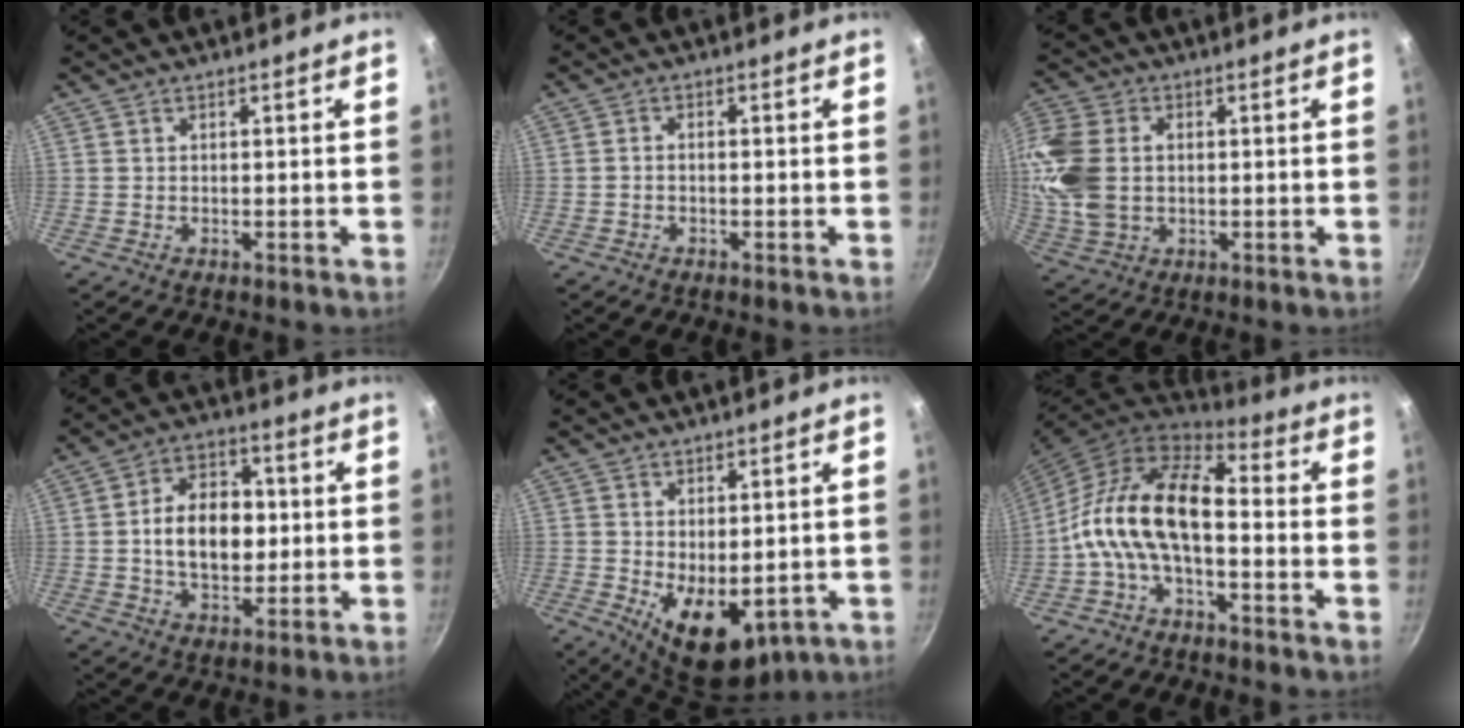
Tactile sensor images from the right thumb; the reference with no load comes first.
{"total": 1.0, "force": [-0.5, 0.6, 0.6], "torque": [-0.009, 0.005, -0.010]}
{"total": 15.6, "force": [1.0, 11.0, 11.0], "torque": [-0.273, 0.007, 0.024]}
{"total": 12.7, "force": [0.3, 8.4, 9.6], "torque": [-0.130, 0.014, 0.002]}
{"total": 12.1, "force": [-3.0, 6.7, 9.6], "torque": [-0.134, -0.010, -0.020]}
{"total": 15.3, "force": [-2.4, 7.6, 13.1], "torque": [-0.239, 0.056, -0.056]}